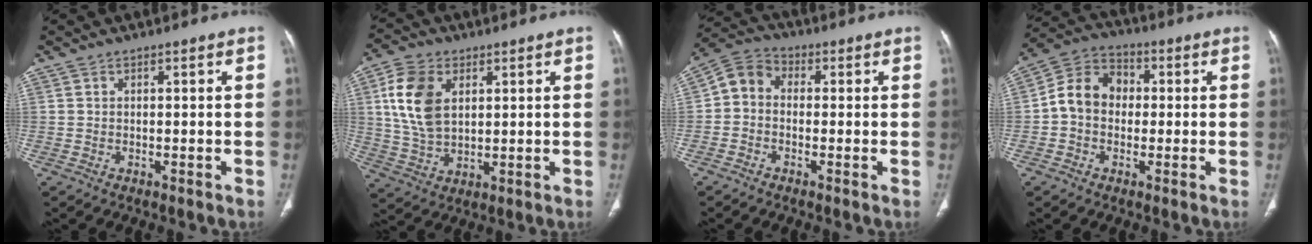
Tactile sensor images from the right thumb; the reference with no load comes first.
{"total": 11.6, "force": [3.3, 7.4, 8.2], "torque": [-0.156, -0.004, 0.068]}
{"total": 5.9, "force": [-0.5, 4.8, 3.5], "torque": [-0.051, 0.020, -0.030]}
{"total": 9.4, "force": [-0.2, 7.7, 5.5], "torque": [-0.080, 0.031, -0.020]}